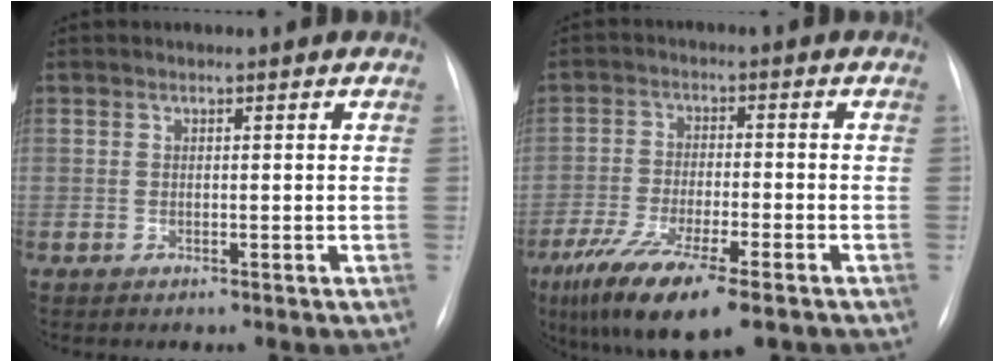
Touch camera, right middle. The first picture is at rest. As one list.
[{"total": 12.8, "force": [-8.1, 2.5, 9.6], "torque": [-0.175, -0.033, -0.135]}]